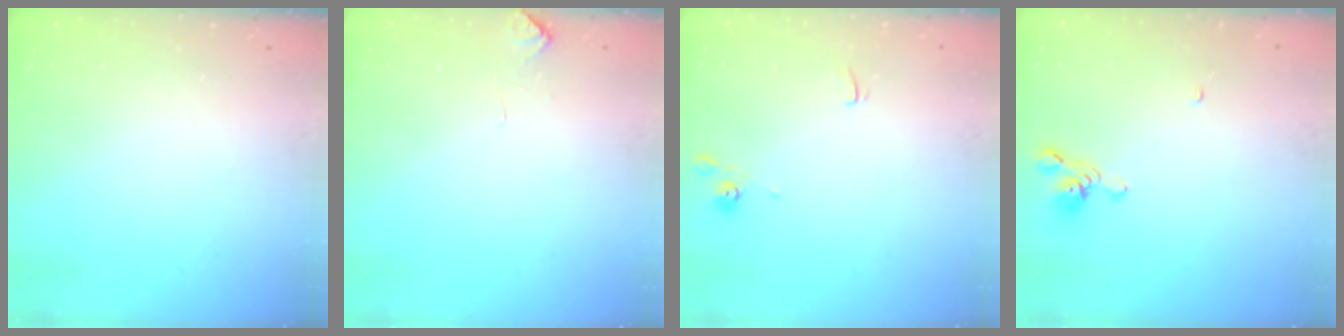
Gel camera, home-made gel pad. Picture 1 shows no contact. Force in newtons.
{"total": 0.5, "press": 0.1, "slide": 0.5}
{"total": 0.6, "press": 0.5, "slide": 0.3}
{"total": 5.1, "press": 5.0, "slide": 1.0}